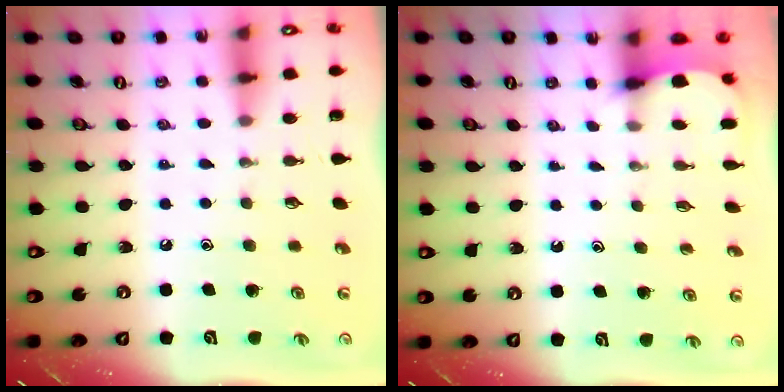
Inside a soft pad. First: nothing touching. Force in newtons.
{"total": 2.6, "press": 2.6, "slide": 0.3}